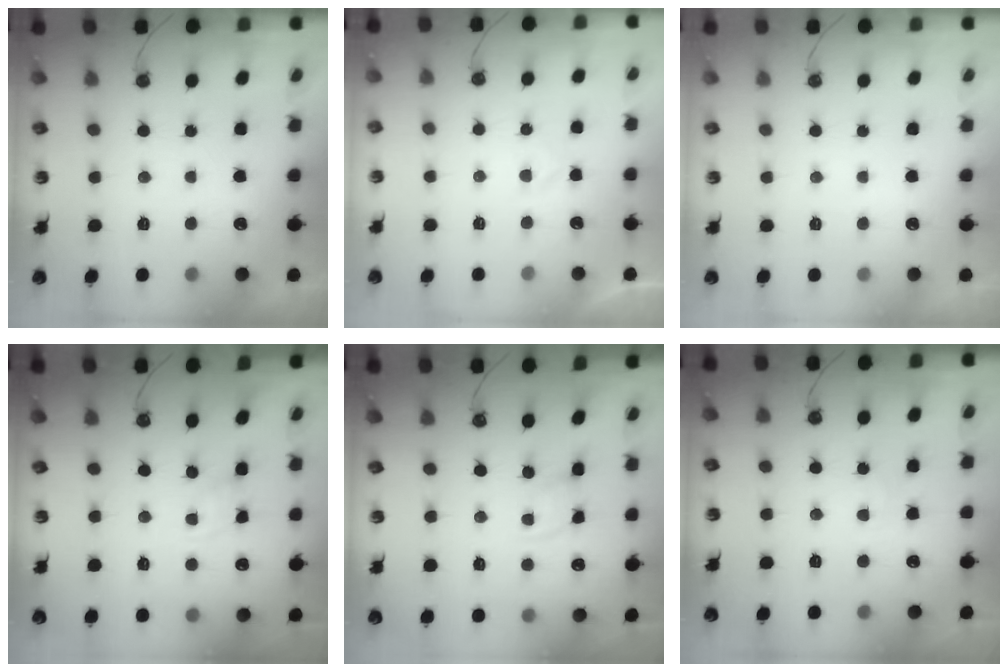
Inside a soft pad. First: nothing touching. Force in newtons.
{"total": 1.5, "press": 1.4, "slide": 0.4}
{"total": 0.0}
{"total": 1.8, "press": 1.8, "slide": 0.3}
{"total": 2.6, "press": 2.6, "slide": 0.1}
{"total": 2.4, "press": 2.4, "slide": 0.4}